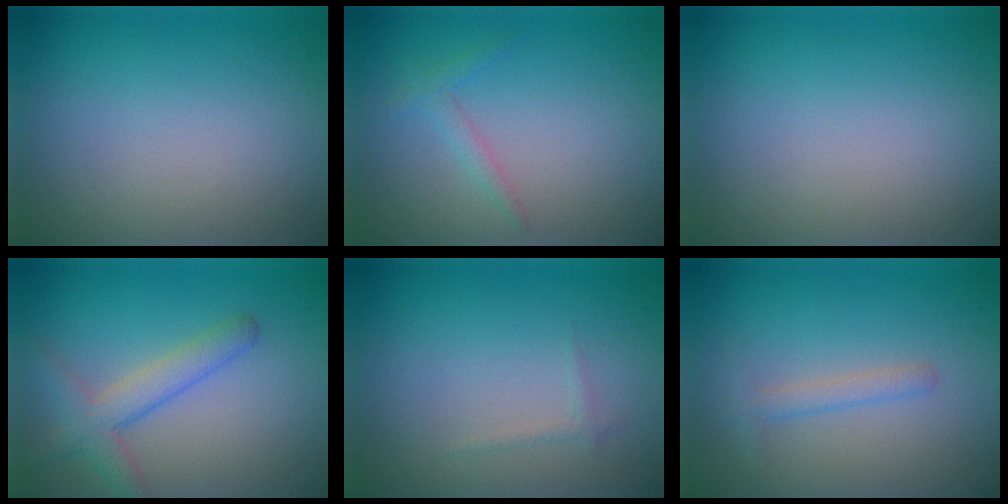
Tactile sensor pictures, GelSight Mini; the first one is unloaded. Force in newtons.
{"total": 1.2, "press": 1.2, "slide": 0.1}
{"total": 0.0}
{"total": 3.5, "press": 3.5, "slide": 0.2}
{"total": 0.6, "press": 0.6, "slide": 0.0}
{"total": 1.8, "press": 1.8, "slide": 0.2}